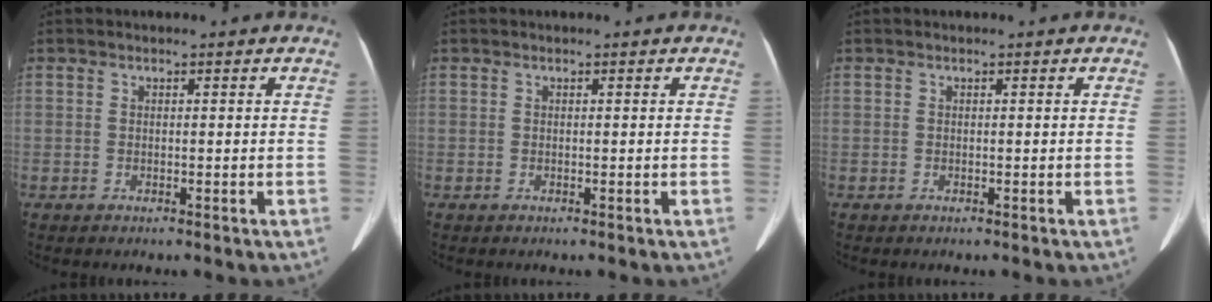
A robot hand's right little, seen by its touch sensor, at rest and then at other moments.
{"total": 0.0}
{"total": 0.0}